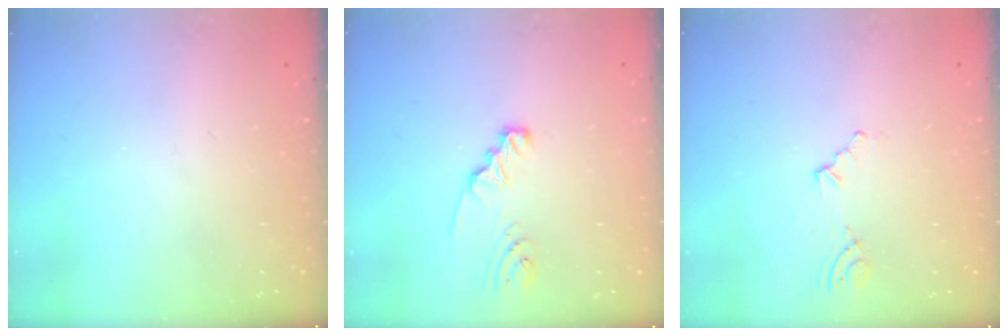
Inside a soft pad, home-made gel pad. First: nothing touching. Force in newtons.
{"total": 2.5, "press": 2.5, "slide": 0.1}
{"total": 2.7, "press": 1.9, "slide": 2.0}